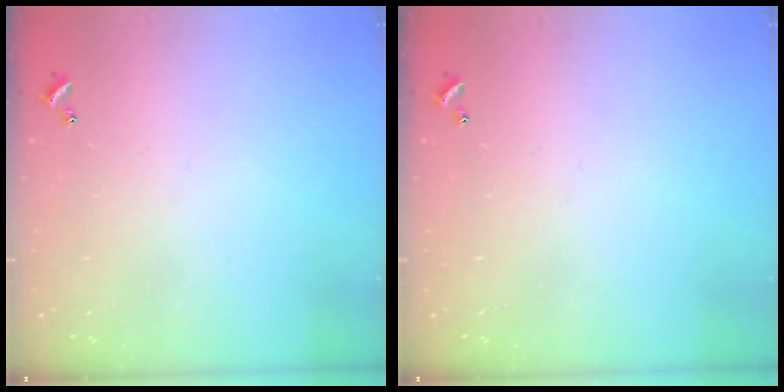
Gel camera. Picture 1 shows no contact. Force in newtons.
{"total": 0.0}